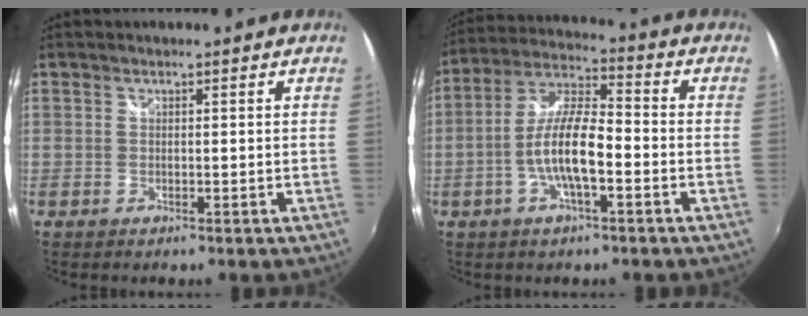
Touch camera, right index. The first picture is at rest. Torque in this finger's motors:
{"motor_torque": [1.40, -0.73, 0.82, 0.21]}